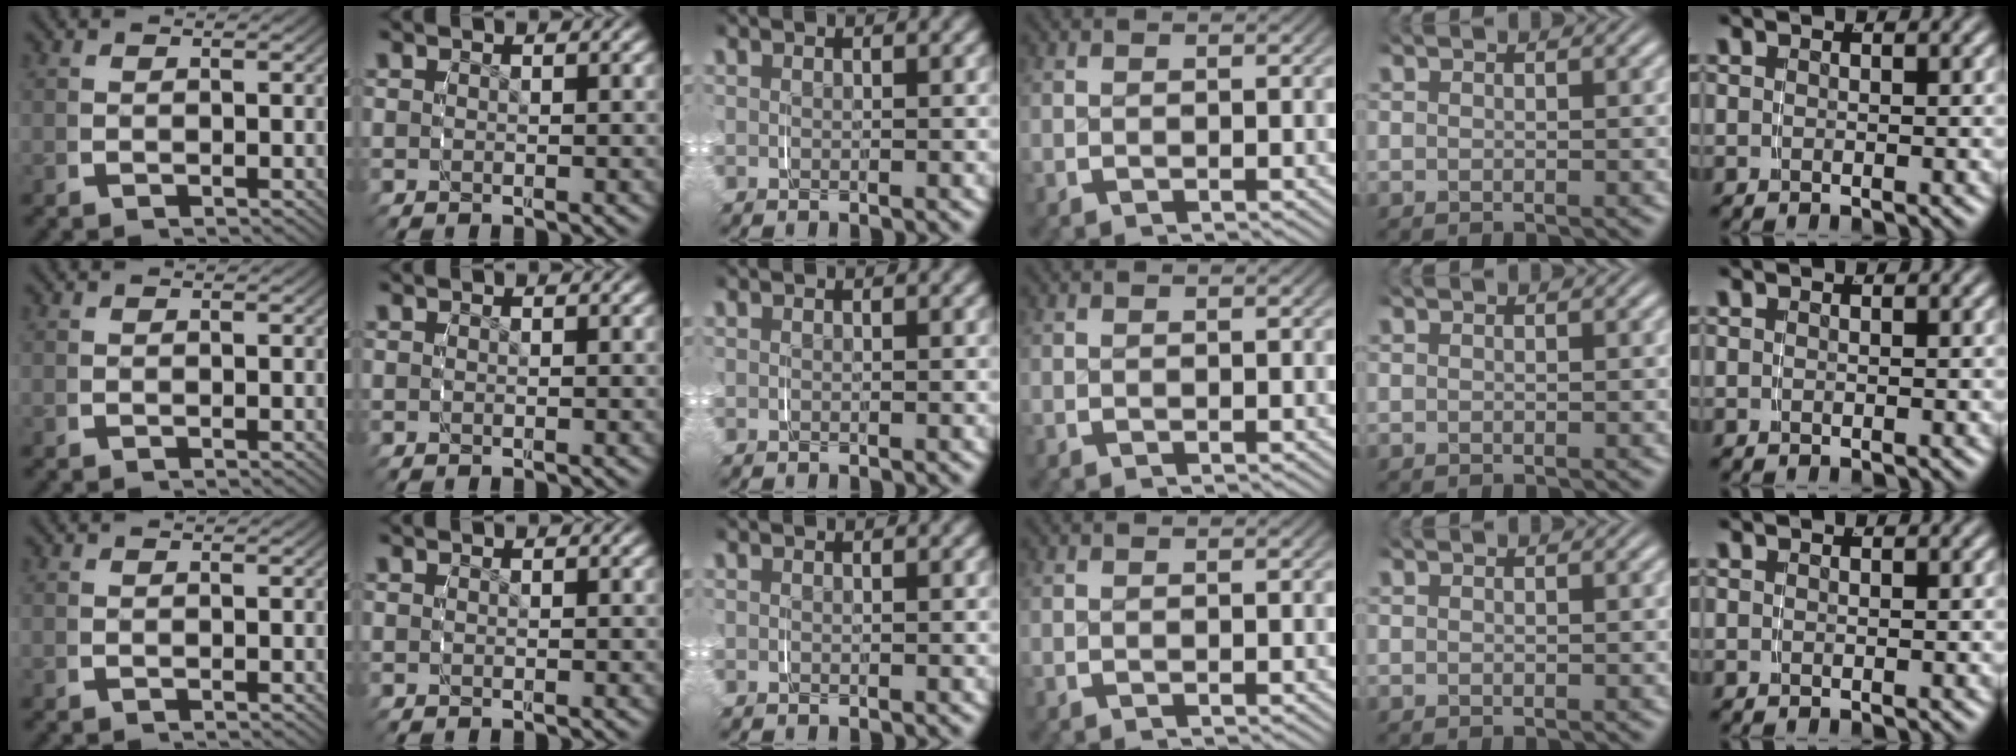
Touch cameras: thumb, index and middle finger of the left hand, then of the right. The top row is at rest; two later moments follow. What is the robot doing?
{"motion": "grasp_and_lifting", "object": "glasses case"}